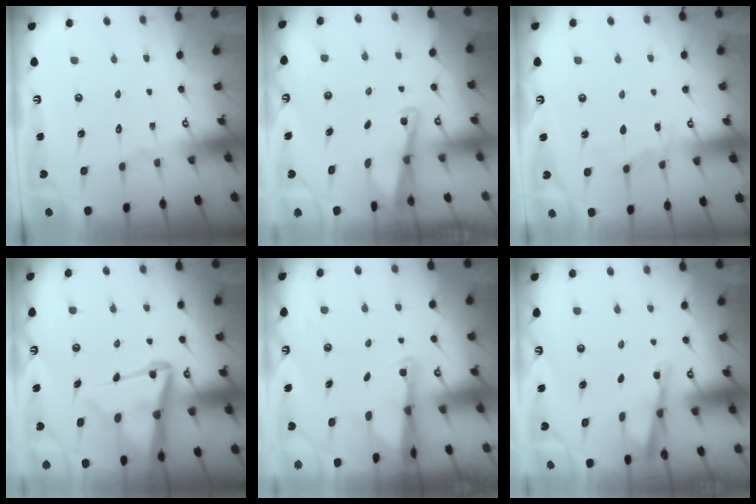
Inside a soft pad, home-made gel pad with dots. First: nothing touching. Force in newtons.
{"total": 2.0, "press": 2.0, "slide": 0.3}
{"total": 4.9, "press": 4.9, "slide": 0.6}
{"total": 14.0, "press": 14.0, "slide": 1.4}
{"total": 2.6, "press": 2.5, "slide": 0.5}
{"total": 2.8, "press": 2.8, "slide": 0.3}